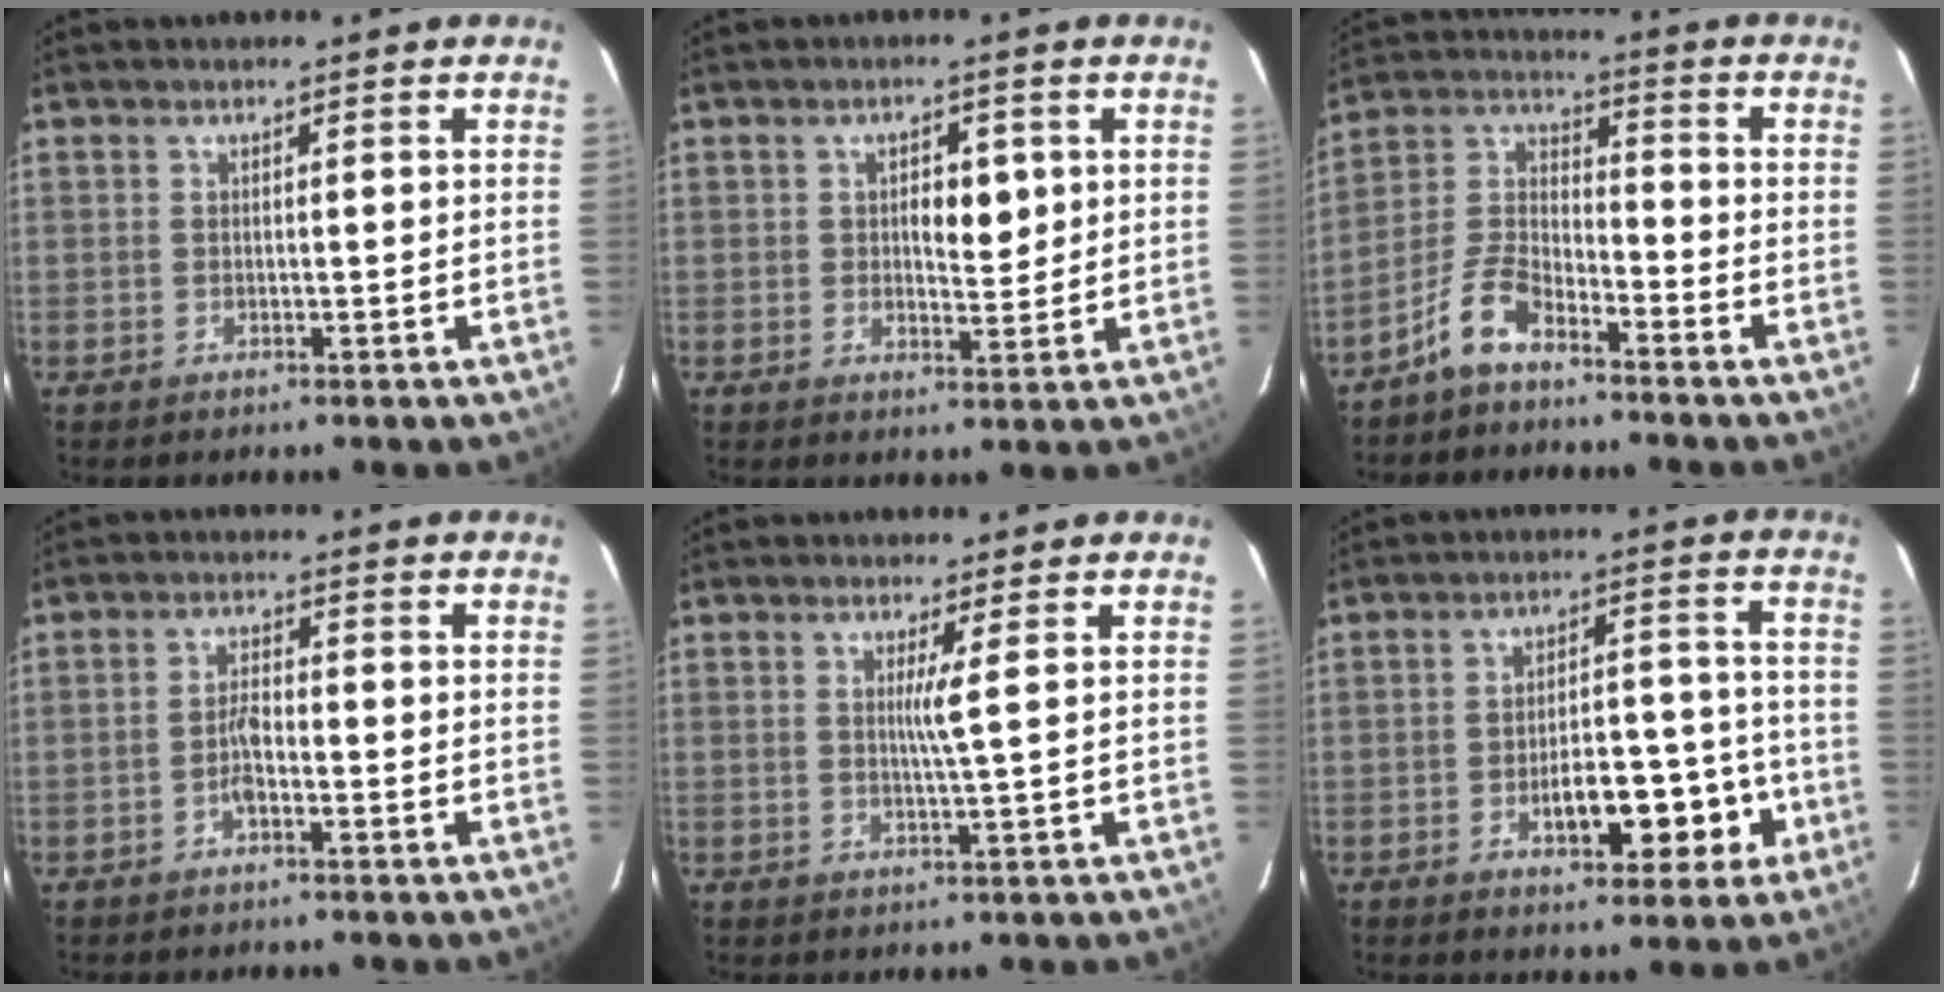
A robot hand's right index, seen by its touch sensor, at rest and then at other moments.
{"total": 4.4, "force": [0.9, 2.1, 3.8], "torque": [-0.053, 0.001, 0.016]}
{"total": 7.3, "force": [-5.6, 2.7, 3.8], "torque": [-0.092, 0.010, -0.115]}
{"total": 2.8, "force": [-1.2, 0.8, 2.3], "torque": [-0.045, 0.004, -0.024]}
{"total": 2.1, "force": [0.6, -0.9, 1.9], "torque": [-0.036, -0.008, 0.011]}
{"total": 9.9, "force": [-3.7, 4.4, 8.1], "torque": [-0.113, 0.028, -0.047]}